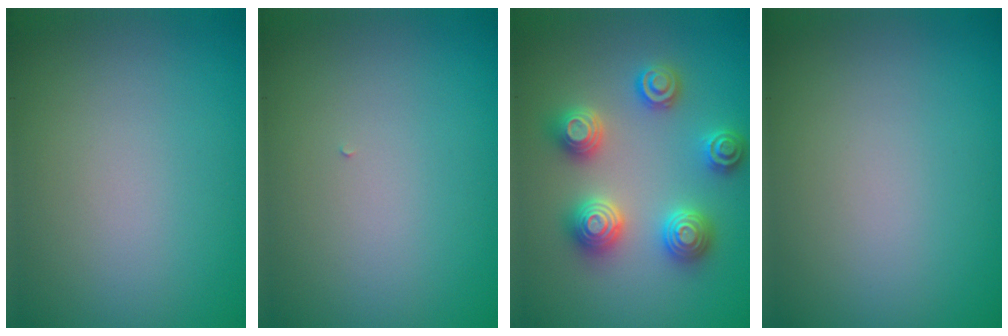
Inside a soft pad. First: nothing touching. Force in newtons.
{"total": 0.0}
{"total": 4.8, "press": 4.7, "slide": 0.6}
{"total": 0.0}